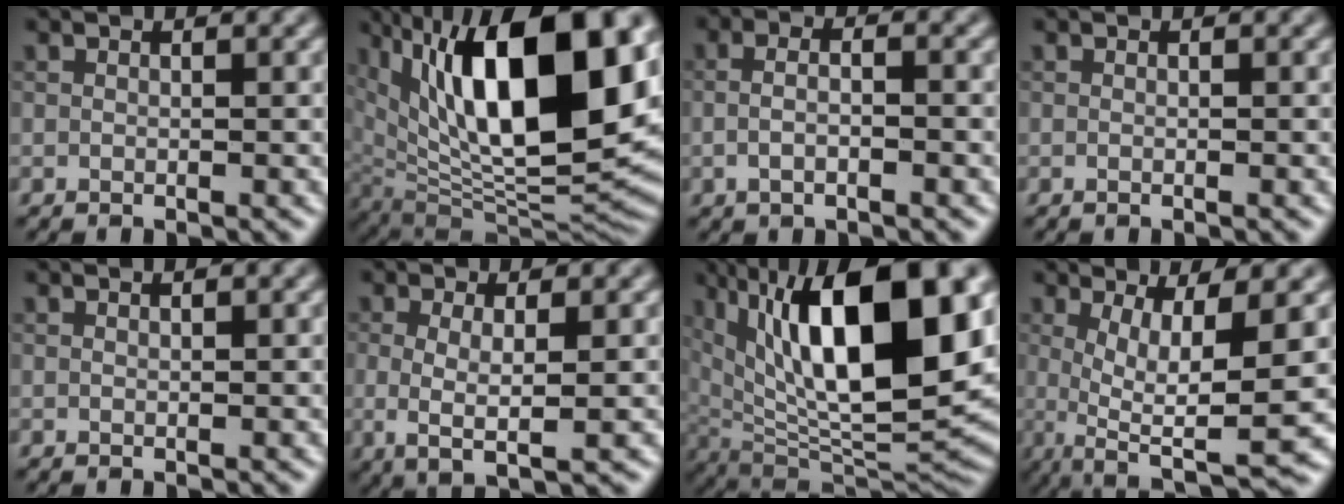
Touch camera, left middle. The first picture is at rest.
{"total": 17.1, "force": [5.0, 7.5, 14.5], "torque": [-0.223, 0.005, 0.092]}
{"total": 2.4, "force": [-0.8, 0.9, 2.1], "torque": [-0.034, -0.005, -0.015]}
{"total": 0.5, "force": [-0.4, 0.2, 0.3], "torque": [-0.002, 0.002, -0.008]}
{"total": 0.0}
{"total": 3.1, "force": [-0.8, 0.6, 3.0], "torque": [-0.063, -0.006, -0.008]}
{"total": 15.8, "force": [4.4, 6.0, 13.9], "torque": [-0.204, 0.000, 0.075]}
{"total": 8.9, "force": [-0.4, 2.2, 8.6], "torque": [-0.127, -0.003, -0.001]}